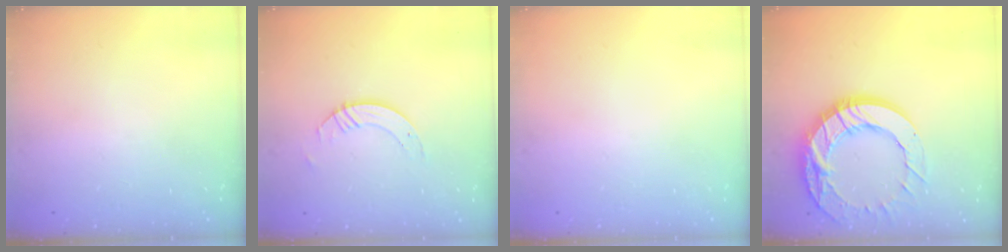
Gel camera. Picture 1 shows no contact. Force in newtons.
{"total": 3.9, "press": 3.9, "slide": 0.4}
{"total": 0.0}
{"total": 20.9, "press": 20.8, "slide": 1.9}